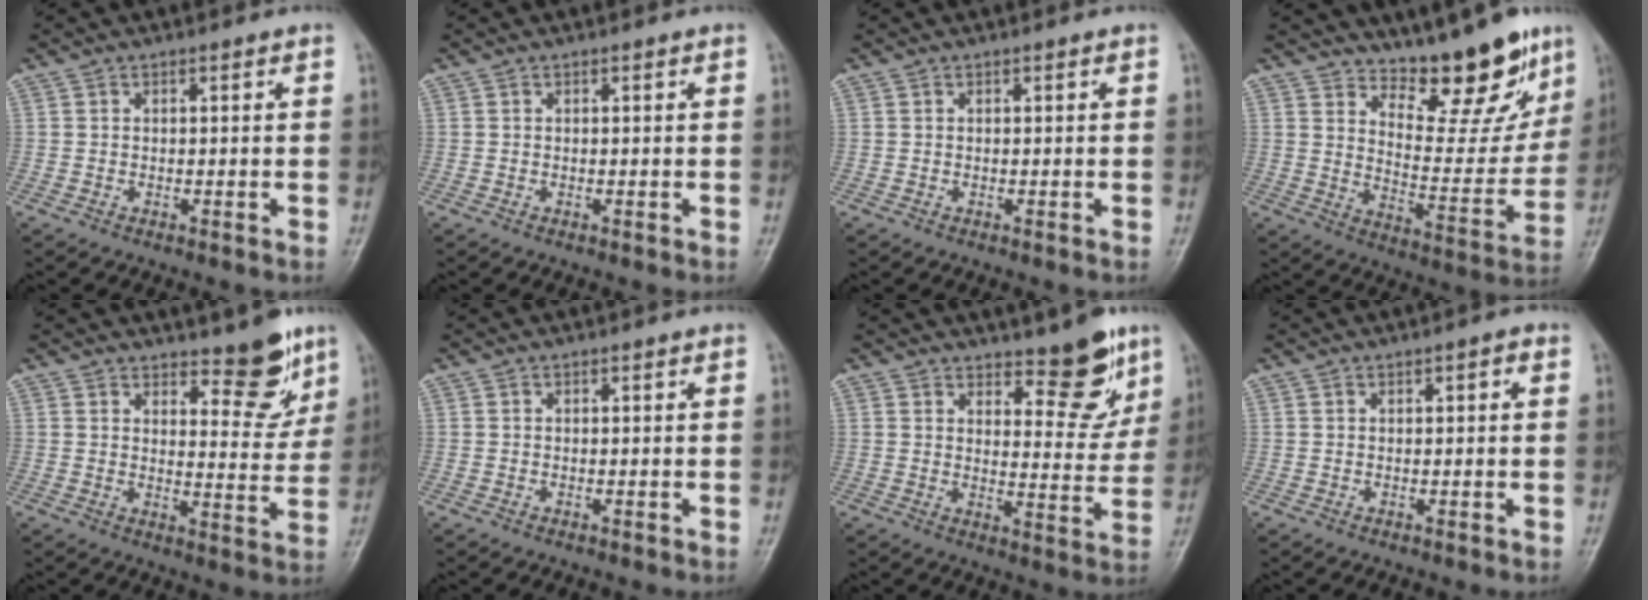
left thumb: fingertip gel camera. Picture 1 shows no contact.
{"total": 0.0}
{"total": 0.0}
{"total": 15.3, "force": [11.9, 5.4, 7.9], "torque": [-0.058, -0.093, 0.183]}
{"total": 8.9, "force": [6.5, 3.5, 5.0], "torque": [-0.031, -0.050, 0.095]}
{"total": 0.0}
{"total": 9.9, "force": [6.9, 3.9, 5.9], "torque": [-0.042, -0.052, 0.103]}
{"total": 1.6, "force": [0.6, 0.7, 1.4], "torque": [-0.015, 0.002, 0.007]}